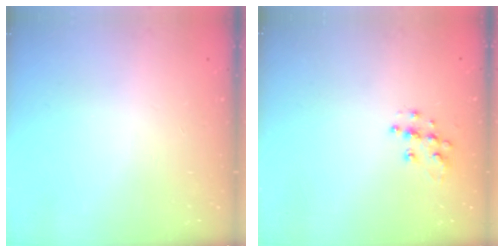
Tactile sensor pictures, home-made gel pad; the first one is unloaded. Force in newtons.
{"total": 8.9, "press": 8.9, "slide": 0.5}